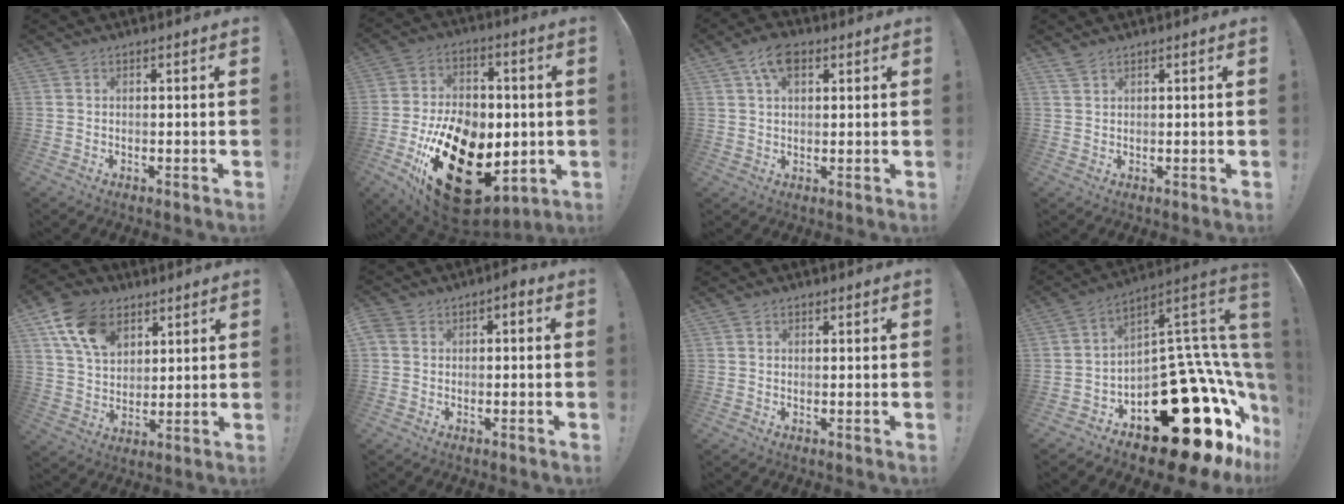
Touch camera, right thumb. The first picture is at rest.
{"total": 29.3, "force": [-9.2, 18.5, 20.9], "torque": [-0.364, 0.051, -0.121]}
{"total": 7.6, "force": [3.6, 4.4, 5.1], "torque": [-0.080, -0.003, 0.066]}
{"total": 1.9, "force": [1.7, 0.6, 0.7], "torque": [-0.015, -0.006, 0.032]}
{"total": 14.3, "force": [7.5, 9.7, 7.2], "torque": [-0.124, -0.024, 0.147]}
{"total": 3.7, "force": [-1.1, 3.0, 1.9], "torque": [-0.031, 0.018, -0.019]}
{"total": 0.7, "force": [0.4, 0.6, 0.1], "torque": [0.002, -0.001, 0.008]}
{"total": 28.7, "force": [-13.4, 13.7, 21.5], "torque": [-0.211, 0.034, -0.168]}